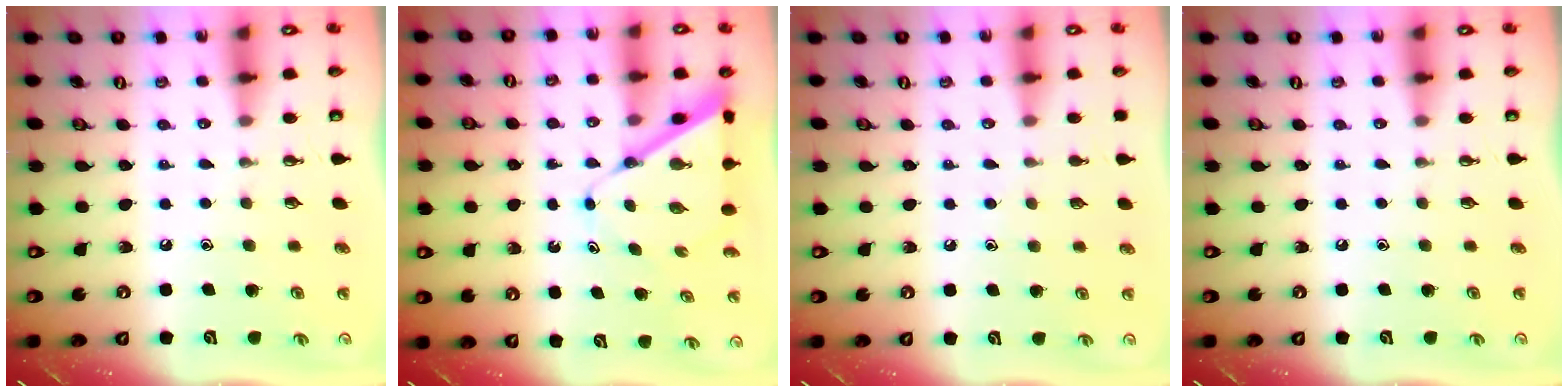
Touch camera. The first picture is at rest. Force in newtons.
{"total": 6.9, "press": 6.9, "slide": 0.7}
{"total": 3.9, "press": 3.9, "slide": 0.4}
{"total": 0.0}